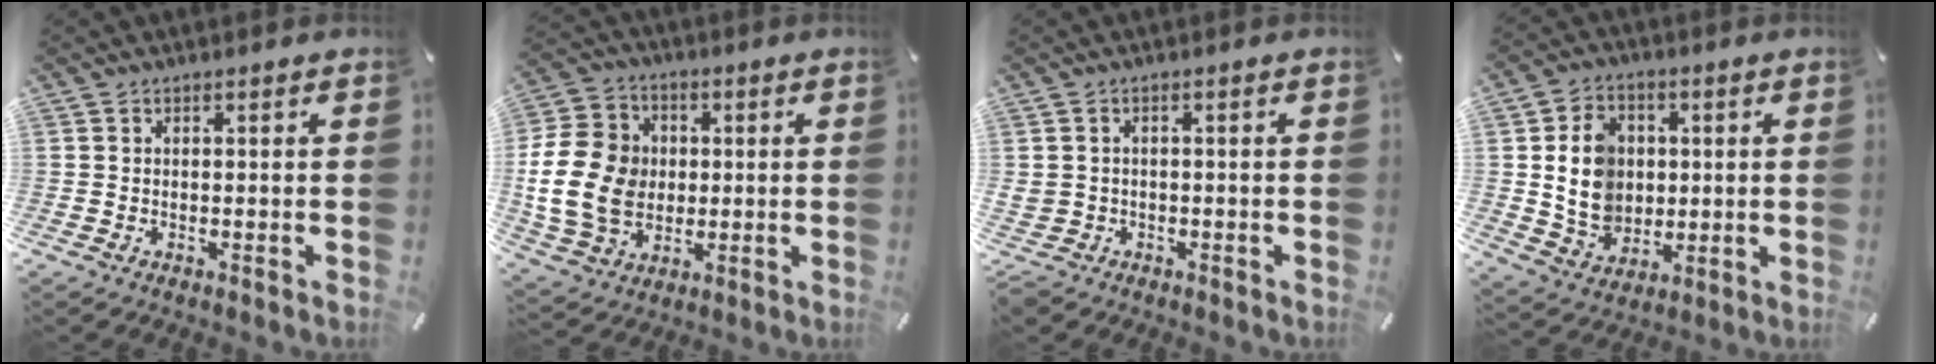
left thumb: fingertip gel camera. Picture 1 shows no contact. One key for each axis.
{"total": 15.5, "fx": -0.5, "fy": 13.2, "fz": 8.1, "tx": -0.187, "ty": 0.015, "tz": -0.009}
{"total": 2.7, "fx": -0.8, "fy": 2.5, "fz": 0.7, "tx": -0.021, "ty": 0.004, "tz": -0.018}
{"total": 11.1, "fx": 1.3, "fy": 9.6, "fz": 5.3, "tx": -0.108, "ty": 0.009, "tz": 0.027}